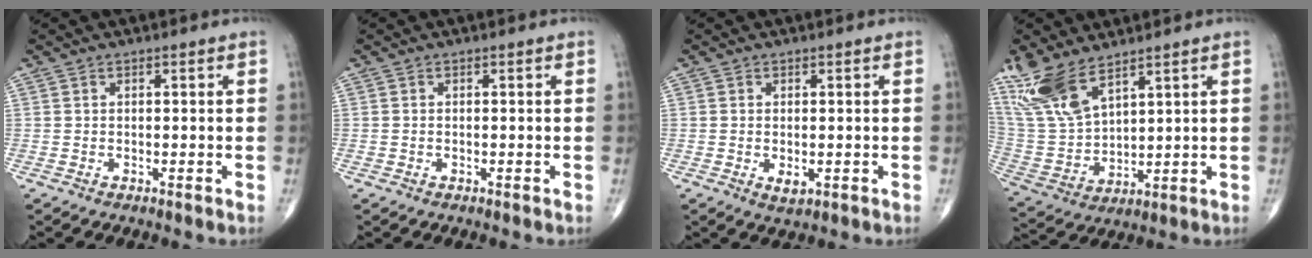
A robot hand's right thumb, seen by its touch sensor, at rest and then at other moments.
{"total": 0.0}
{"total": 2.3, "force": [-0.5, 1.2, 1.9], "torque": [-0.031, -0.005, -0.004]}
{"total": 12.9, "force": [9.0, 5.0, 7.8], "torque": [-0.166, -0.031, 0.199]}